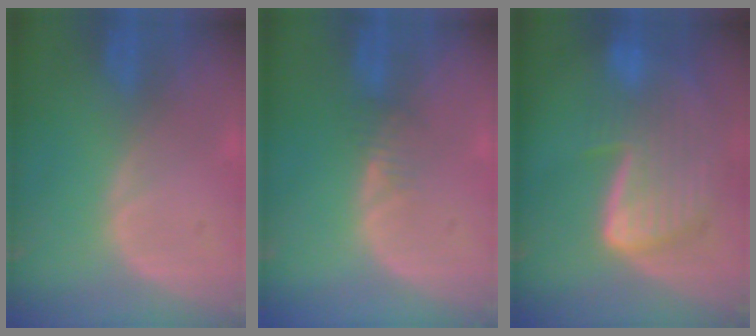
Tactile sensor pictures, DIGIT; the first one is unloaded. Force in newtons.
{"total": 1.5, "press": 1.5, "slide": 0.2}
{"total": 8.8, "press": 7.9, "slide": 4.0}